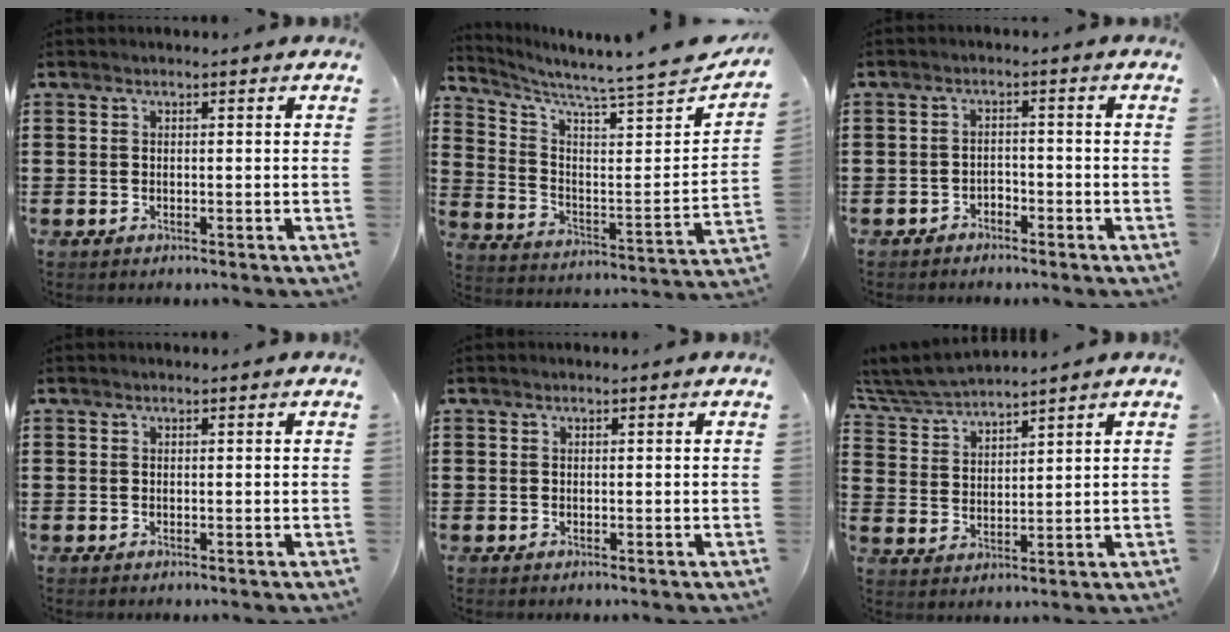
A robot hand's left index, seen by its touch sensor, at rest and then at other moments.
{"total": 6.4, "force": [6.0, -0.5, 2.1], "torque": [-0.064, -0.069, 0.094]}
{"total": 2.2, "force": [-2.1, 0.6, -0.1], "torque": [-0.007, 0.000, -0.047]}
{"total": 0.0}
{"total": 0.0}
{"total": 5.3, "force": [5.2, 0.0, 1.1], "torque": [-0.043, -0.025, 0.093]}